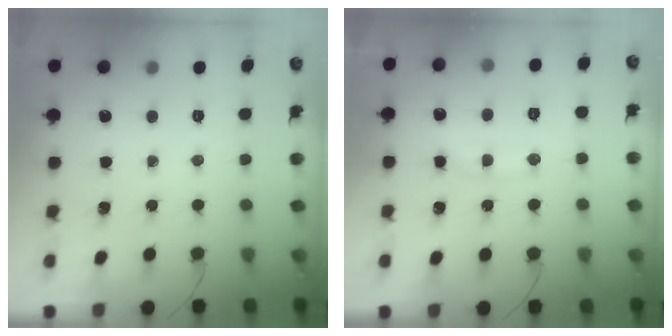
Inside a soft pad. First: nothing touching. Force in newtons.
{"total": 8.9, "press": 8.8, "slide": 0.8}